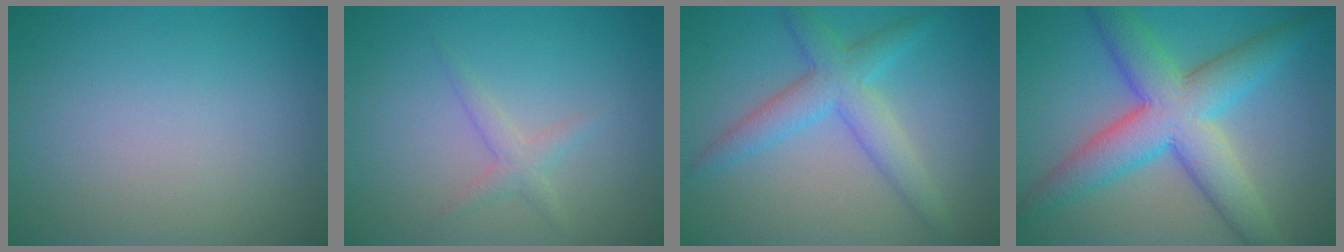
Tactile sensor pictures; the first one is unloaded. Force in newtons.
{"total": 1.5, "press": 1.5, "slide": 0.1}
{"total": 4.3, "press": 4.3, "slide": 0.1}
{"total": 8.3, "press": 8.3, "slide": 0.1}